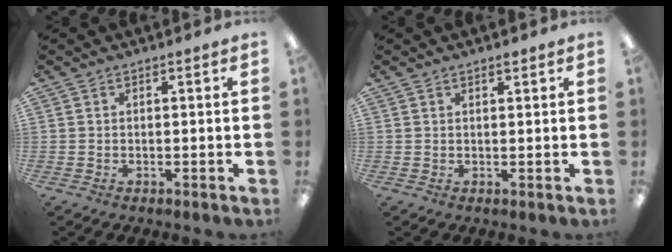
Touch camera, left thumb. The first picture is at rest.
{"total": 1.0, "force": [1.0, 0.3, 0.3], "torque": [-0.007, -0.001, 0.018]}